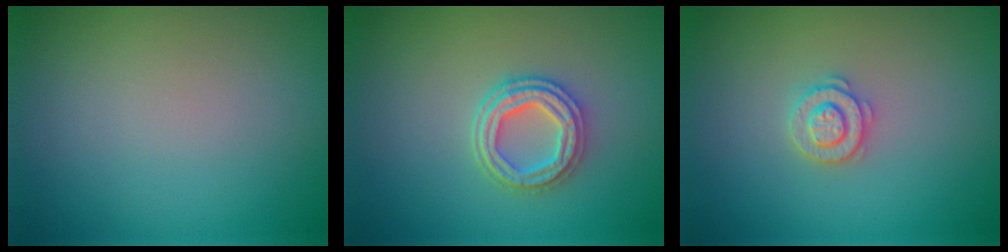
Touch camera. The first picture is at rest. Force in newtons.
{"total": 3.5, "press": 3.1, "slide": 1.7}
{"total": 2.2, "press": 2.2, "slide": 0.3}